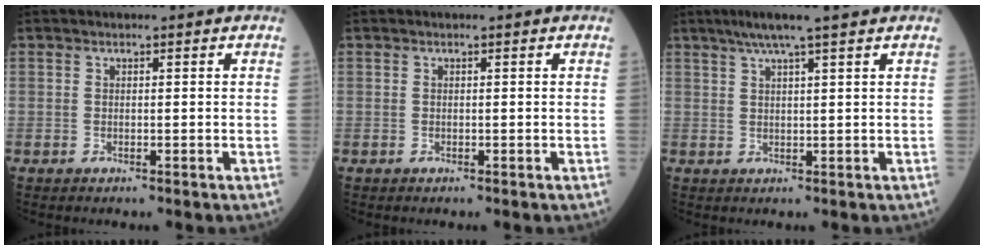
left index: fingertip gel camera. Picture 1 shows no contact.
{"total": 0.0}
{"total": 5.8, "force": [4.3, -0.7, 3.8], "torque": [-0.068, 0.023, 0.077]}